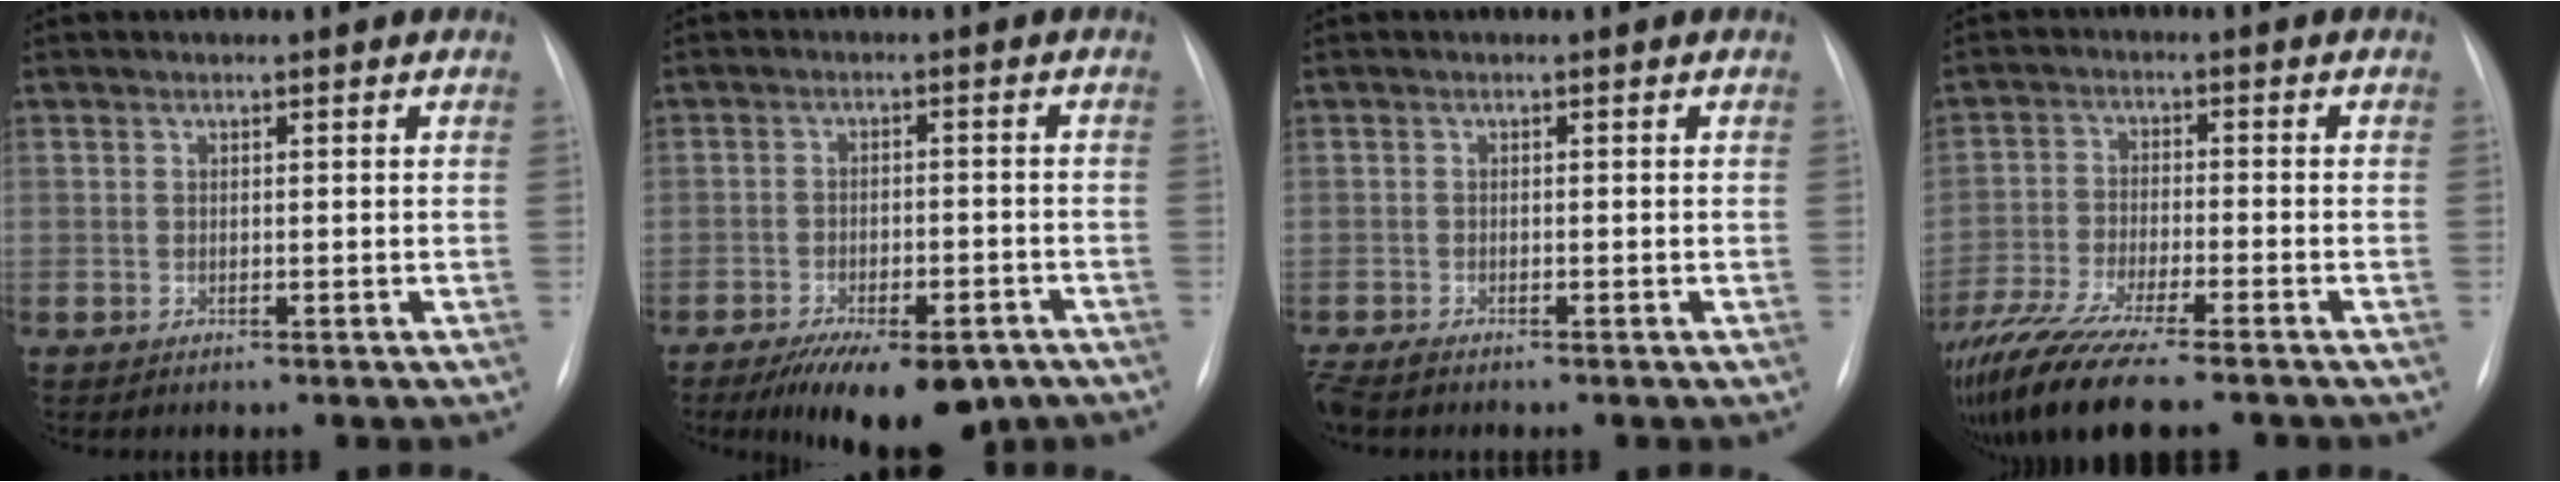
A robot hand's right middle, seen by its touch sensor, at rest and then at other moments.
{"total": 13.2, "force": [-9.5, 5.0, 7.8], "torque": [-0.103, -0.002, -0.137]}
{"total": 1.8, "force": [-1.6, 0.2, 0.8], "torque": [-0.023, -0.008, -0.031]}
{"total": 13.7, "force": [-10.8, 1.3, 8.3], "torque": [-0.156, -0.035, -0.182]}